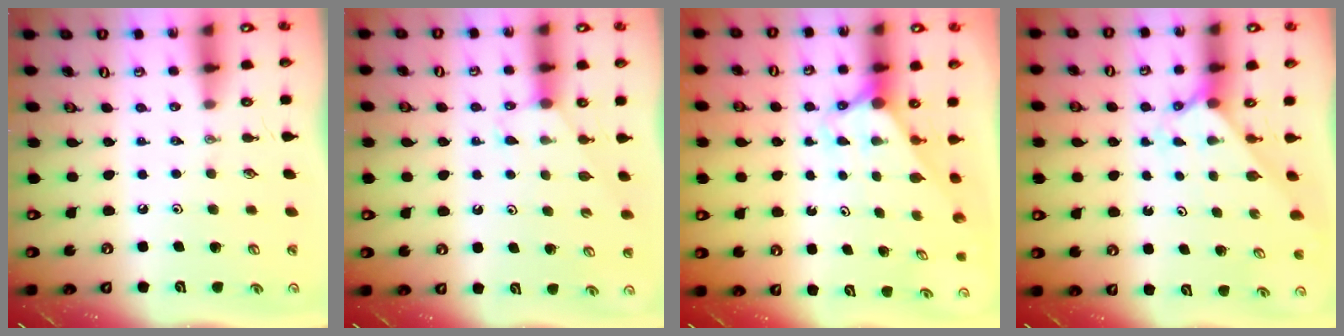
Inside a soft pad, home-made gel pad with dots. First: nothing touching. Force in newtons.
{"total": 5.0, "press": 5.0, "slide": 0.3}
{"total": 3.0, "press": 3.0, "slide": 0.0}
{"total": 2.1, "press": 2.1, "slide": 0.2}